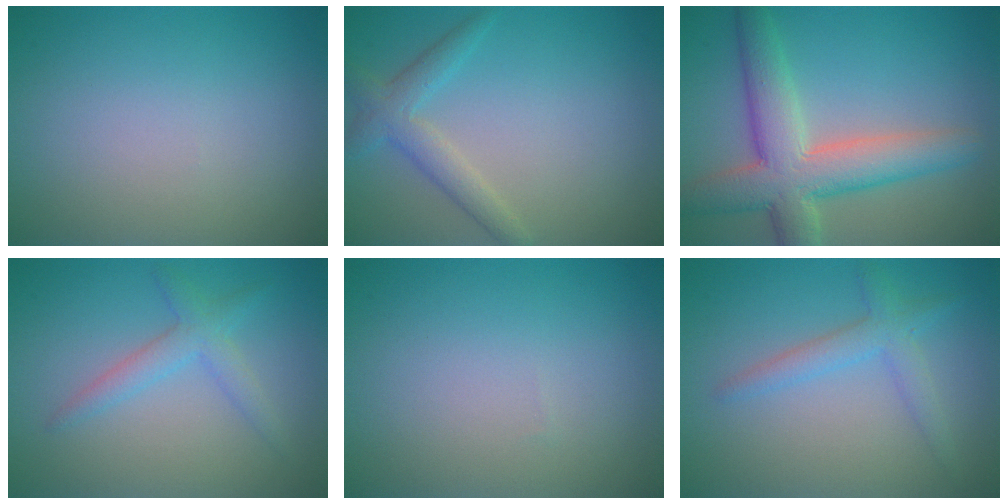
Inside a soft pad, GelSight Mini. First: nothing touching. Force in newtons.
{"total": 2.8, "press": 2.8, "slide": 0.1}
{"total": 7.5, "press": 7.5, "slide": 0.4}
{"total": 2.4, "press": 2.4, "slide": 0.2}
{"total": 0.0}
{"total": 2.6, "press": 2.6, "slide": 0.1}